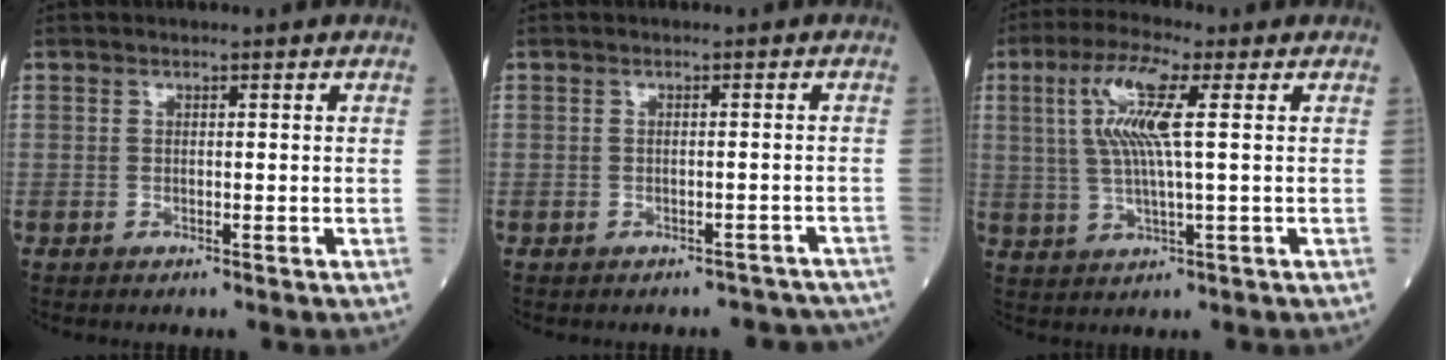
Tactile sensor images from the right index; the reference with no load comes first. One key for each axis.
{"total": 6.1, "fx": -5.5, "fy": 2.4, "fz": 0.4, "tx": 0.008, "ty": 0.013, "tz": -0.049}
{"total": 9.0, "fx": 2.4, "fy": 0.6, "fz": 8.7, "tx": -0.185, "ty": 0.013, "tz": 0.044}